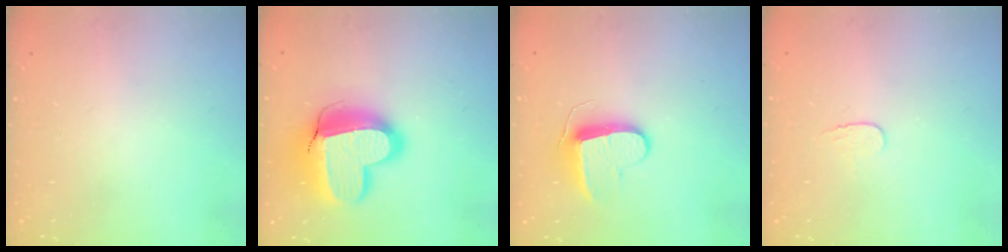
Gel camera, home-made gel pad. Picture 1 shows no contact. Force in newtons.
{"total": 18.3, "press": 18.3, "slide": 1.4}
{"total": 9.3, "press": 9.3, "slide": 0.0}
{"total": 3.9, "press": 3.8, "slide": 0.4}